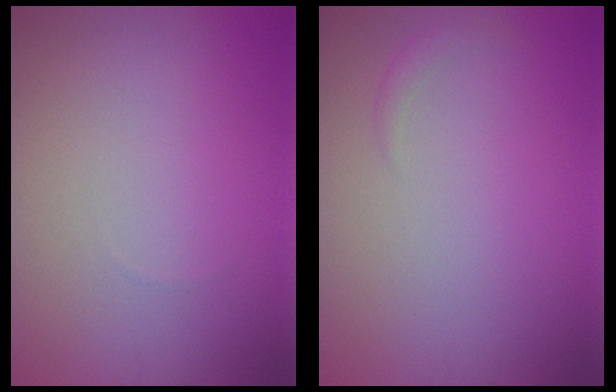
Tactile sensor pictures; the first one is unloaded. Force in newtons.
{"total": 0.8, "press": 0.8, "slide": 0.0}